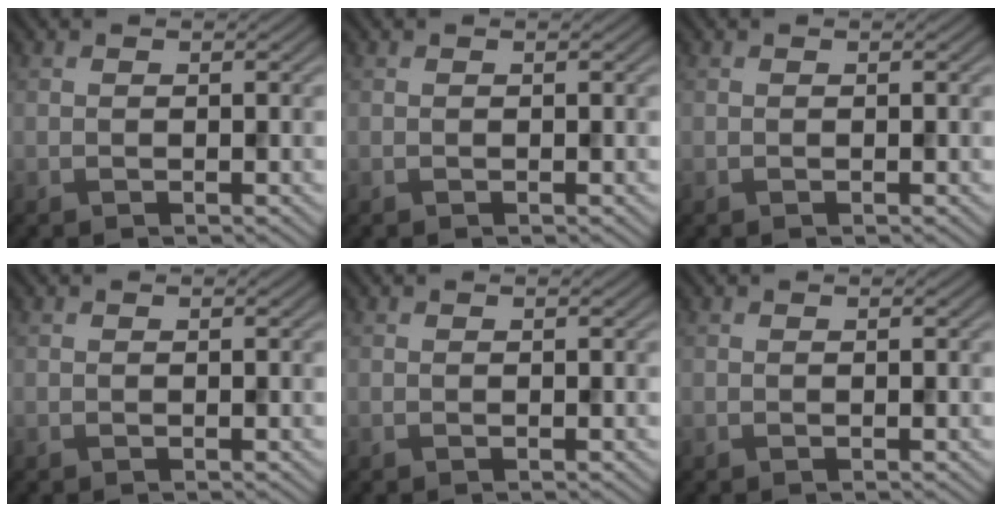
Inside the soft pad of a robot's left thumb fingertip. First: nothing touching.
{"total": 0.0}
{"total": 0.0}
{"total": 0.0}
{"total": 0.0}
{"total": 0.0}